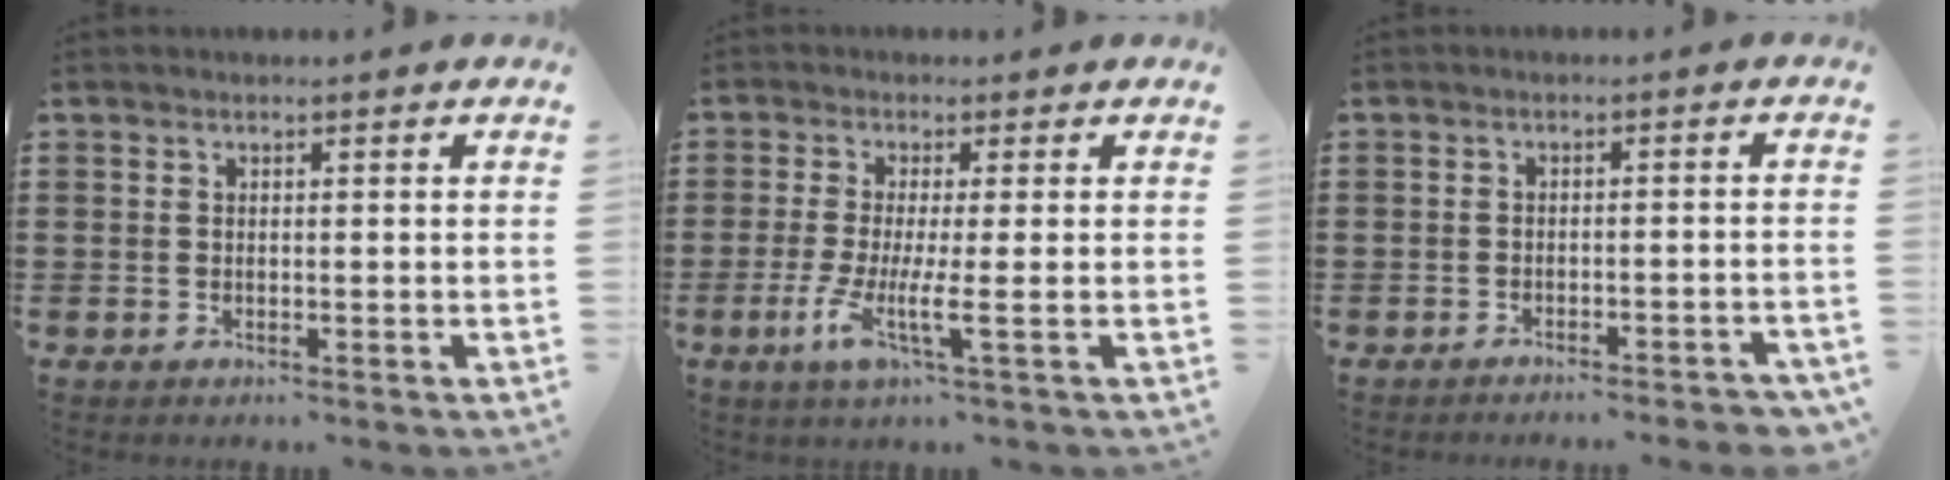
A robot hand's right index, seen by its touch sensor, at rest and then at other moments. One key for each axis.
{"total": 6.0, "fx": -1.6, "fy": -0.1, "fz": 5.8, "tx": -0.122, "ty": -0.023, "tz": -0.032}
{"total": 2.2, "fx": -2.0, "fy": -0.1, "fz": 0.7, "tx": -0.013, "ty": 0.002, "tz": -0.042}